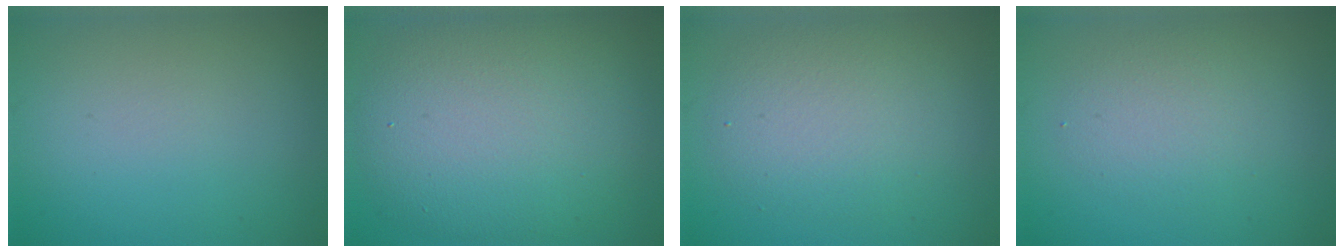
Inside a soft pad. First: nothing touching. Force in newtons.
{"total": 10.4, "press": 10.4, "slide": 0.5}
{"total": 4.4, "press": 4.4, "slide": 0.3}
{"total": 2.9, "press": 2.9, "slide": 0.2}